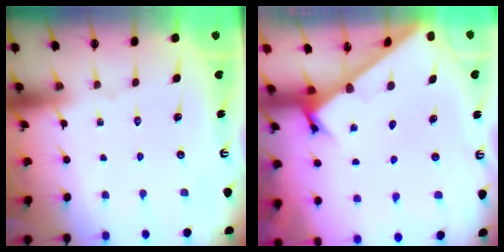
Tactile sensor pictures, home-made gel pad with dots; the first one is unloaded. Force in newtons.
{"total": 3.7, "press": 3.7, "slide": 0.1}